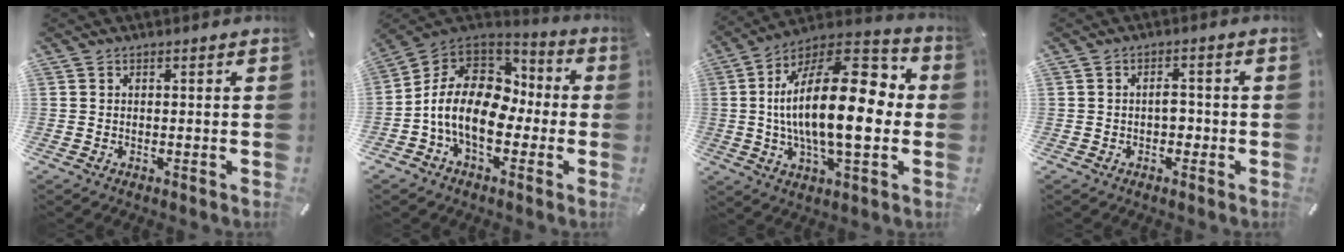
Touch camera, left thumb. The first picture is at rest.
{"total": 14.8, "force": [-3.3, 10.6, 9.8], "torque": [-0.203, 0.016, -0.057]}
{"total": 25.9, "force": [0.6, 11.4, 23.2], "torque": [-0.414, -0.014, 0.007]}
{"total": 2.8, "force": [-0.6, 1.8, 2.1], "torque": [-0.033, 0.004, -0.016]}